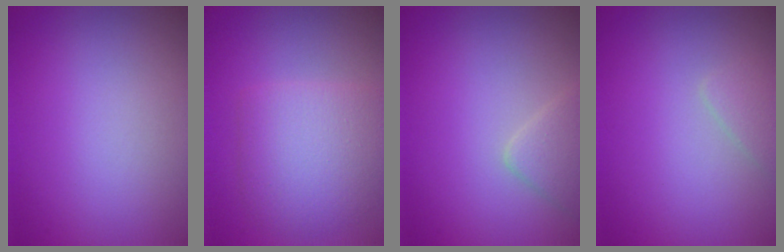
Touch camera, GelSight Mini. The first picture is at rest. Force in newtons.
{"total": 4.9, "press": 4.9, "slide": 0.2}
{"total": 2.2, "press": 2.2, "slide": 0.1}
{"total": 1.1, "press": 1.1, "slide": 0.1}